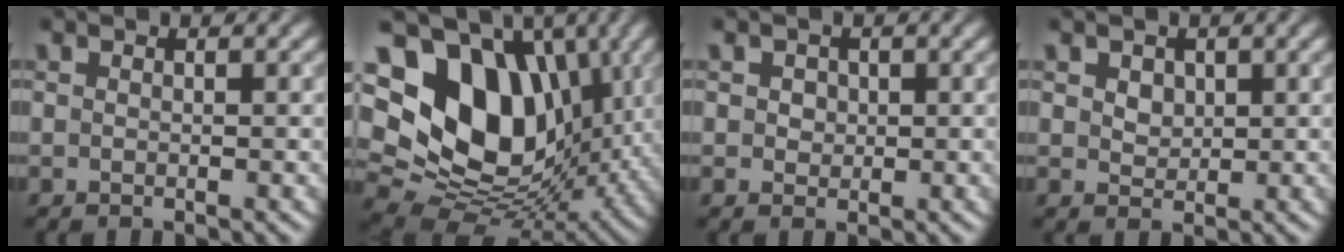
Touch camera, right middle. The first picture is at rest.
{"total": 16.8, "force": [4.1, 11.9, 11.1], "torque": [-0.203, 0.017, 0.074]}
{"total": 1.3, "force": [0.4, 1.1, 0.5], "torque": [-0.006, 0.005, 0.003]}
{"total": 2.0, "force": [0.9, 1.5, 1.0], "torque": [-0.019, 0.008, 0.013]}